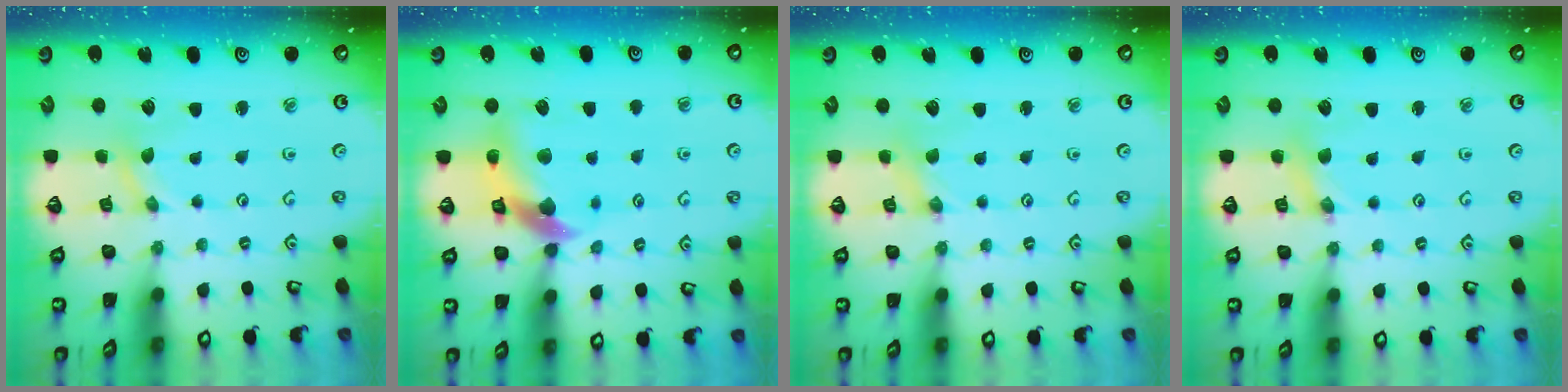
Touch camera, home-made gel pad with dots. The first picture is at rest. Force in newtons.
{"total": 11.5, "press": 11.3, "slide": 1.6}
{"total": 0.0}
{"total": 2.9, "press": 2.9, "slide": 0.3}